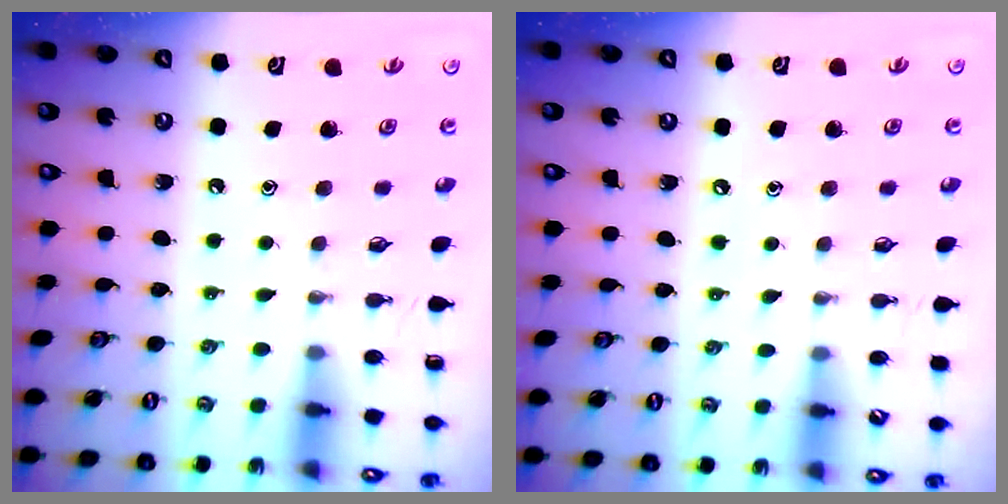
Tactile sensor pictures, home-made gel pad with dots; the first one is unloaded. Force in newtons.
{"total": 2.6, "press": 2.6, "slide": 0.4}